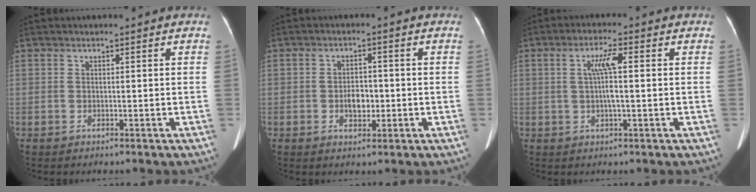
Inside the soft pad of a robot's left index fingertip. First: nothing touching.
{"total": 3.3, "force": [-0.7, 2.1, 2.5], "torque": [-0.041, 0.006, -0.009]}
{"total": 4.8, "force": [0.5, 0.2, 4.8], "torque": [-0.096, 0.007, 0.009]}